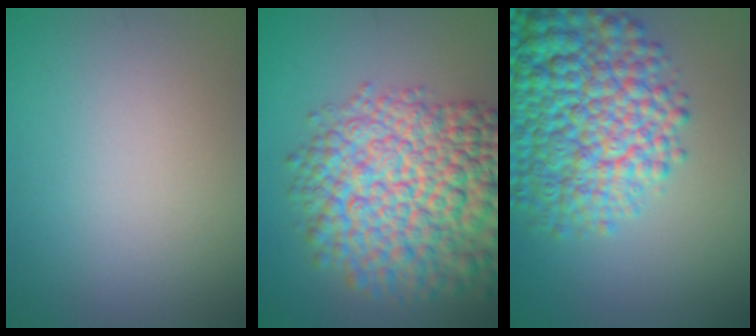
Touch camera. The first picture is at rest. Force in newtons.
{"total": 11.7, "press": 11.7, "slide": 0.4}
{"total": 11.7, "press": 11.7, "slide": 0.5}